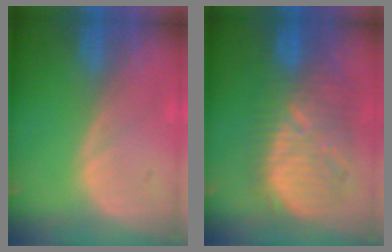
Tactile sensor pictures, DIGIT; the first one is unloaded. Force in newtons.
{"total": 11.0, "press": 10.6, "slide": 2.7}